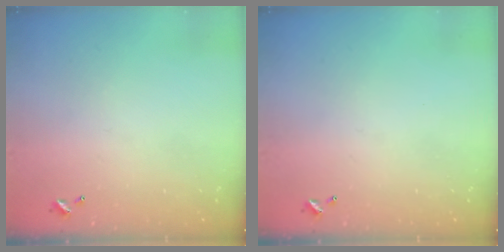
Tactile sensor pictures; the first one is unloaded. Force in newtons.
{"total": 0.0}